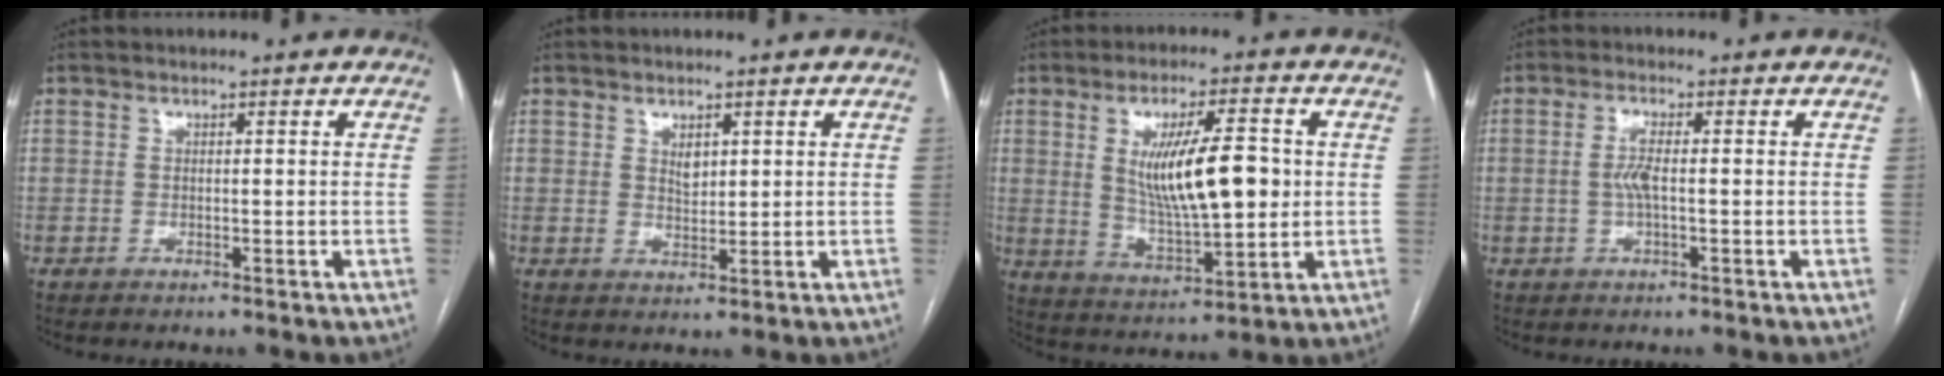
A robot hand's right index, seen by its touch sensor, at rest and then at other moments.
{"total": 2.1, "force": [1.0, 1.2, 1.4], "torque": [-0.026, -0.002, 0.022]}
{"total": 12.9, "force": [1.8, 2.9, 12.5], "torque": [-0.224, 0.000, 0.036]}
{"total": 3.0, "force": [-0.3, 0.4, 3.0], "torque": [-0.064, 0.000, -0.006]}